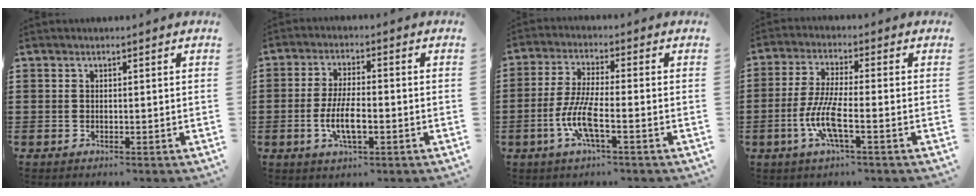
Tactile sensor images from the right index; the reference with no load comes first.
{"total": 6.4, "force": [-1.8, 2.2, 5.7], "torque": [-0.123, -0.006, -0.037]}
{"total": 7.4, "force": [-2.9, 1.5, 6.7], "torque": [-0.152, -0.014, -0.060]}
{"total": 7.7, "force": [-2.7, 1.5, 7.0], "torque": [-0.158, -0.014, -0.058]}